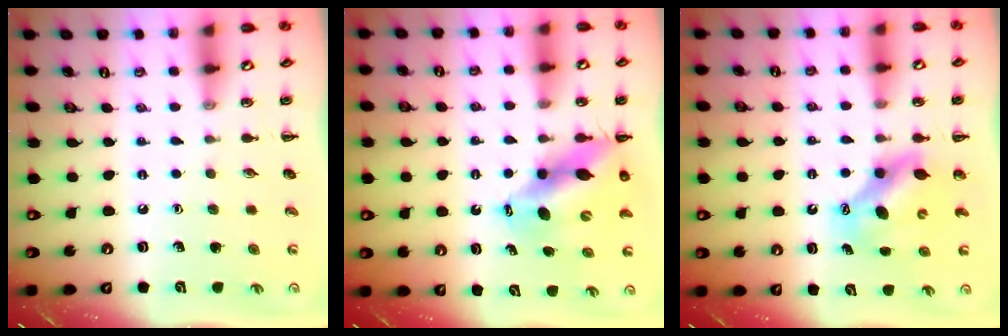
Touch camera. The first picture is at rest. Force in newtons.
{"total": 11.3, "press": 10.9, "slide": 2.9}
{"total": 7.4, "press": 7.2, "slide": 1.5}